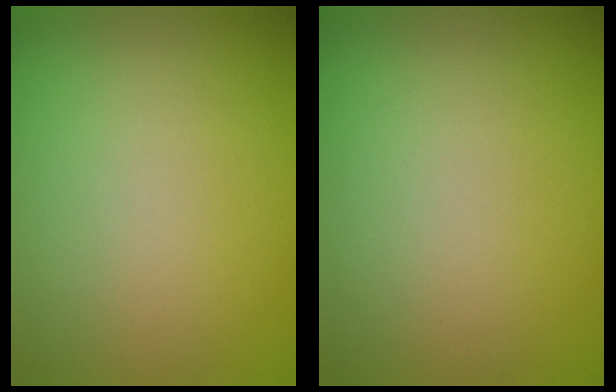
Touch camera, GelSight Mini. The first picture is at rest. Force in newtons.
{"total": 0.0}